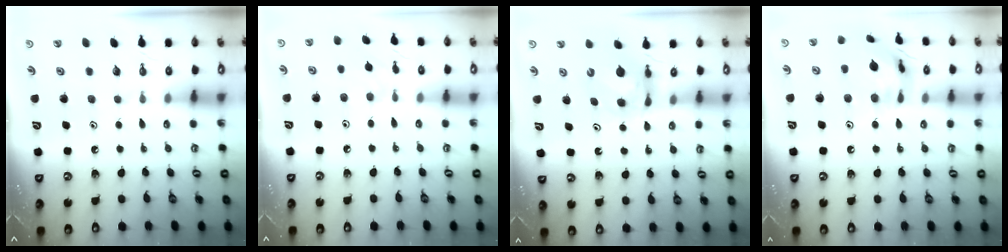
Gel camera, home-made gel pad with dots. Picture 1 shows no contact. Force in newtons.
{"total": 1.9, "press": 1.9, "slide": 0.4}
{"total": 6.1, "press": 6.0, "slide": 0.4}
{"total": 14.8, "press": 14.8, "slide": 1.2}